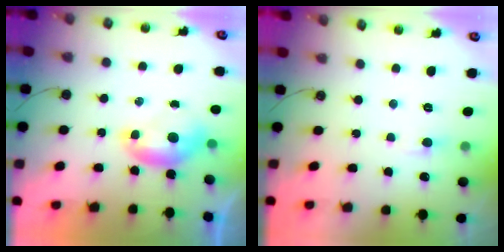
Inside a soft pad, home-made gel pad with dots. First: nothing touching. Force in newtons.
{"total": 1.0, "press": 0.9, "slide": 0.4}